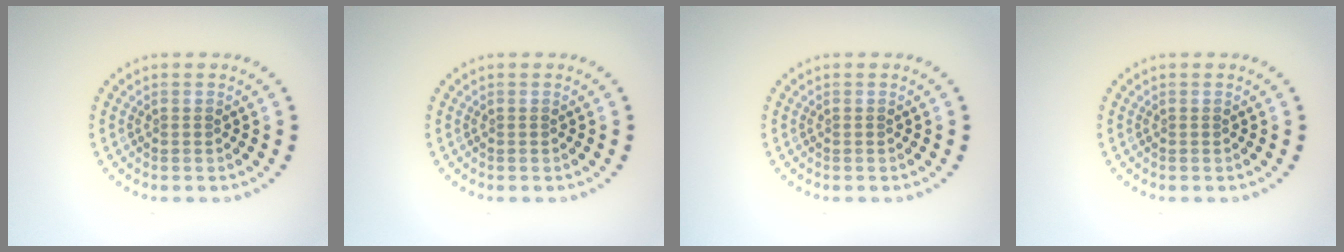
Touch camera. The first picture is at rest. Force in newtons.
{"total": 0.0}
{"total": 0.0}
{"total": 0.0}